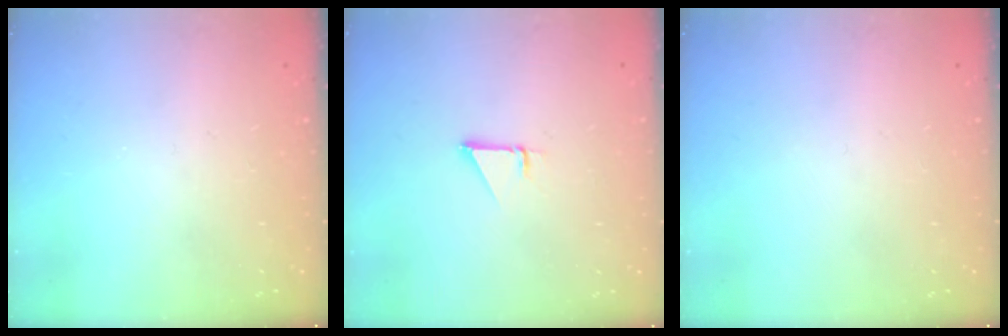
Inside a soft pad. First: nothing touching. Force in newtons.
{"total": 0.9, "press": 0.9, "slide": 0.1}
{"total": 0.0}